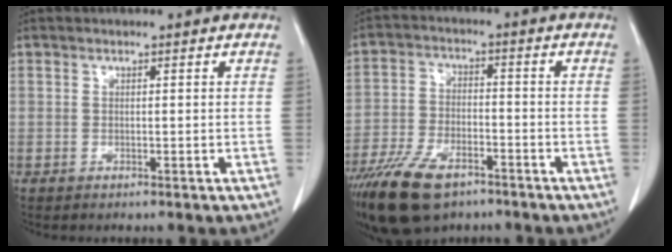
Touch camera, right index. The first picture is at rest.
{"total": 13.7, "force": [-9.2, 6.1, 8.2], "torque": [-0.166, -0.013, -0.165]}